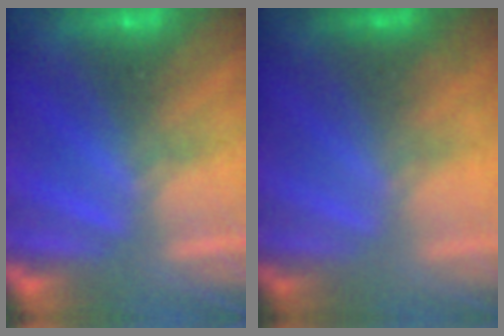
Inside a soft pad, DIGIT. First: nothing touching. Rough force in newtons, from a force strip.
{"total": 1.9}